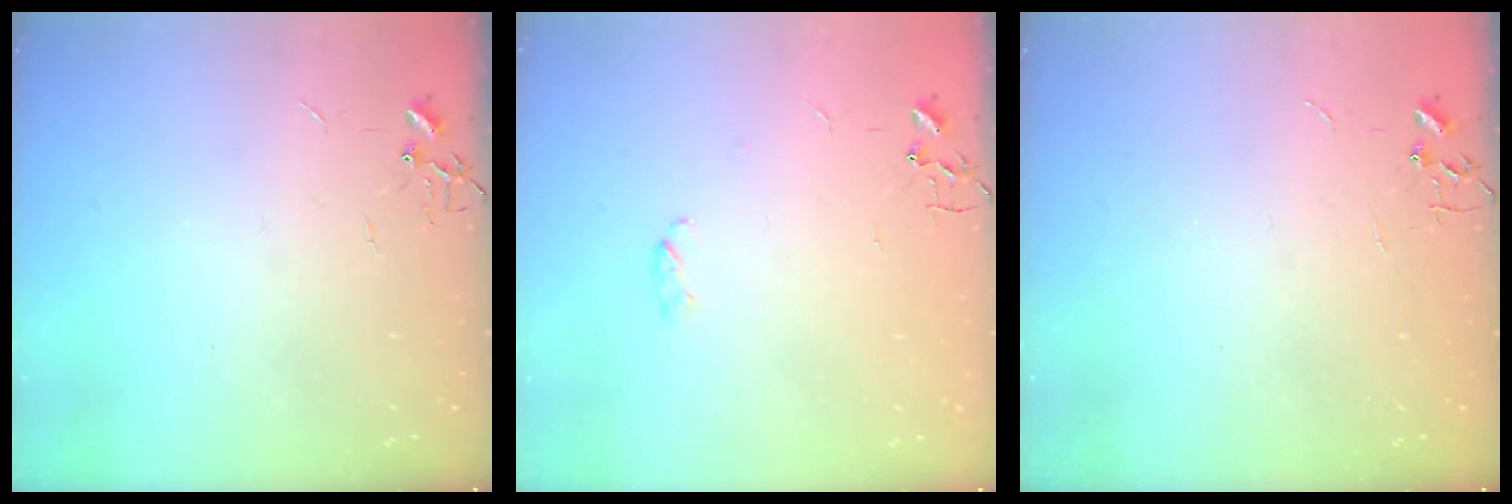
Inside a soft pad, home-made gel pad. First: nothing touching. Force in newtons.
{"total": 4.1, "press": 3.9, "slide": 1.2}
{"total": 0.0}